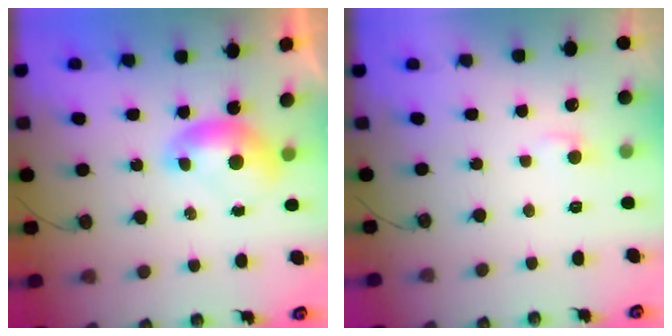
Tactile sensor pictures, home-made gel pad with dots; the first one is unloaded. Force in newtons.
{"total": 1.3, "press": 1.2, "slide": 0.5}